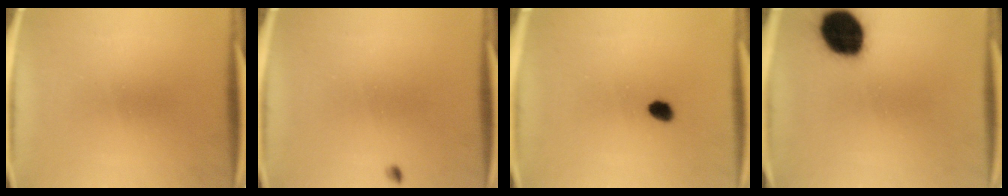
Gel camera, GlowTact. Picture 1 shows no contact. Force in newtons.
{"total": 0.6}
{"total": 2.5}
{"total": 15.8}